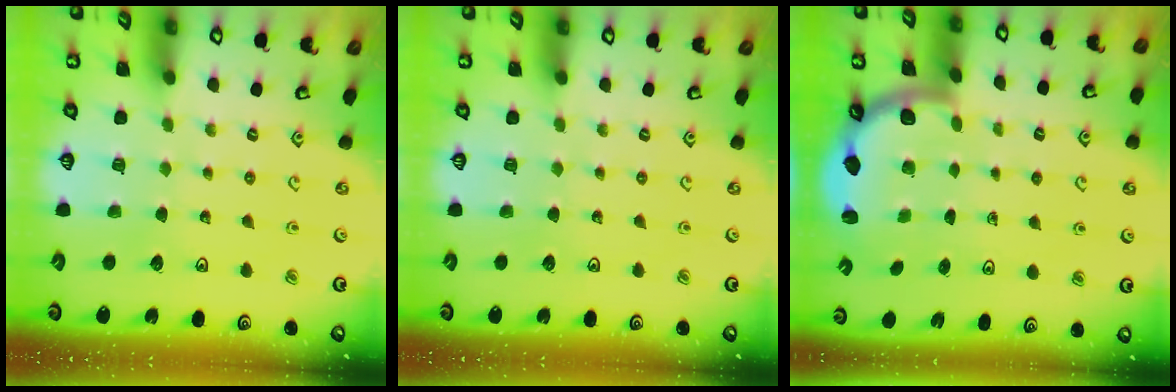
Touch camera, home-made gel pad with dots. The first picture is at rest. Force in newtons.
{"total": 0.0}
{"total": 2.4, "press": 2.3, "slide": 0.6}